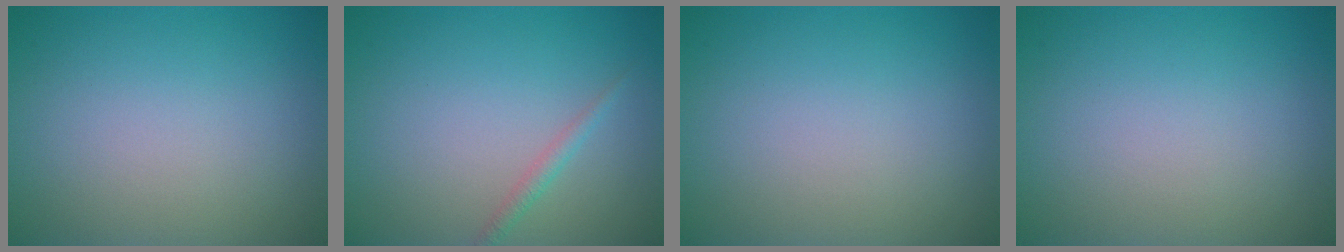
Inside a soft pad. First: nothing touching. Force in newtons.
{"total": 1.1, "press": 1.1, "slide": 0.0}
{"total": 0.0}
{"total": 0.0}